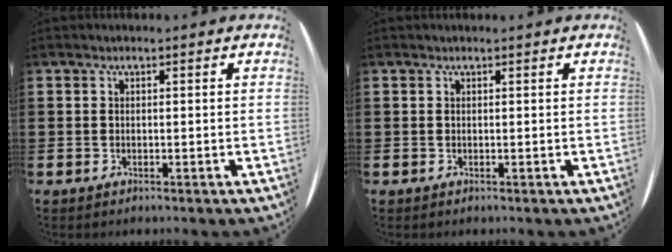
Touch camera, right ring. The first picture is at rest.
{"total": 0.0}